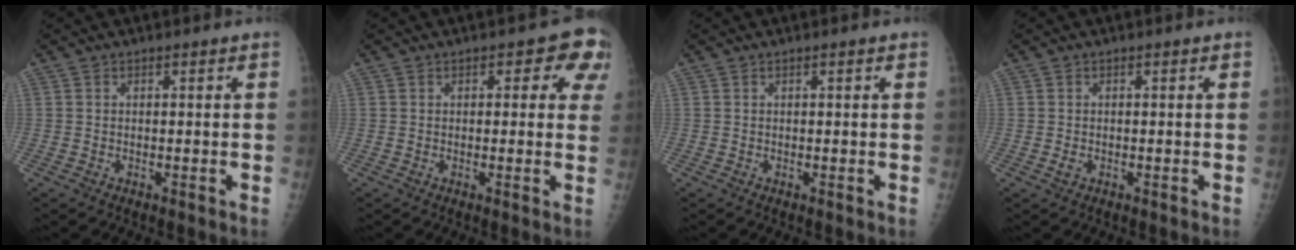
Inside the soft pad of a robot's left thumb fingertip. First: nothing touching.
{"total": 6.6, "force": [2.7, 3.5, 4.8], "torque": [-0.007, -0.001, 0.019]}
{"total": 0.6, "force": [0.3, 0.1, 0.5], "torque": [-0.008, 0.001, 0.003]}
{"total": 1.0, "force": [-0.2, 0.7, 0.6], "torque": [-0.012, -0.002, -0.003]}